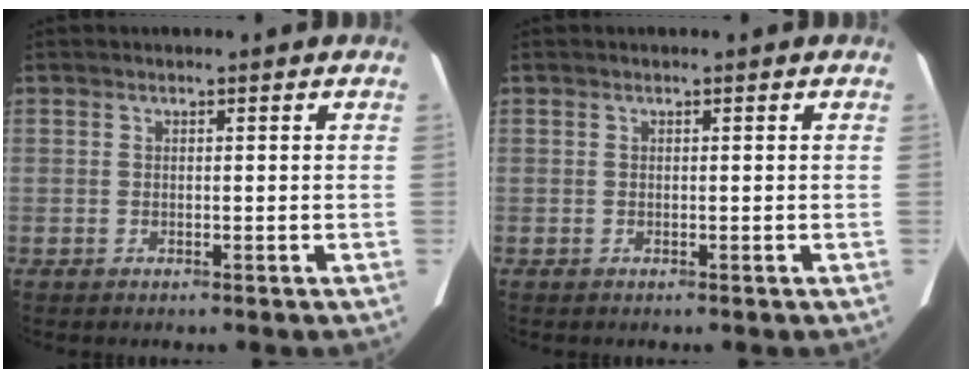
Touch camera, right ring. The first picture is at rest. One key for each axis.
{"total": 0.0}